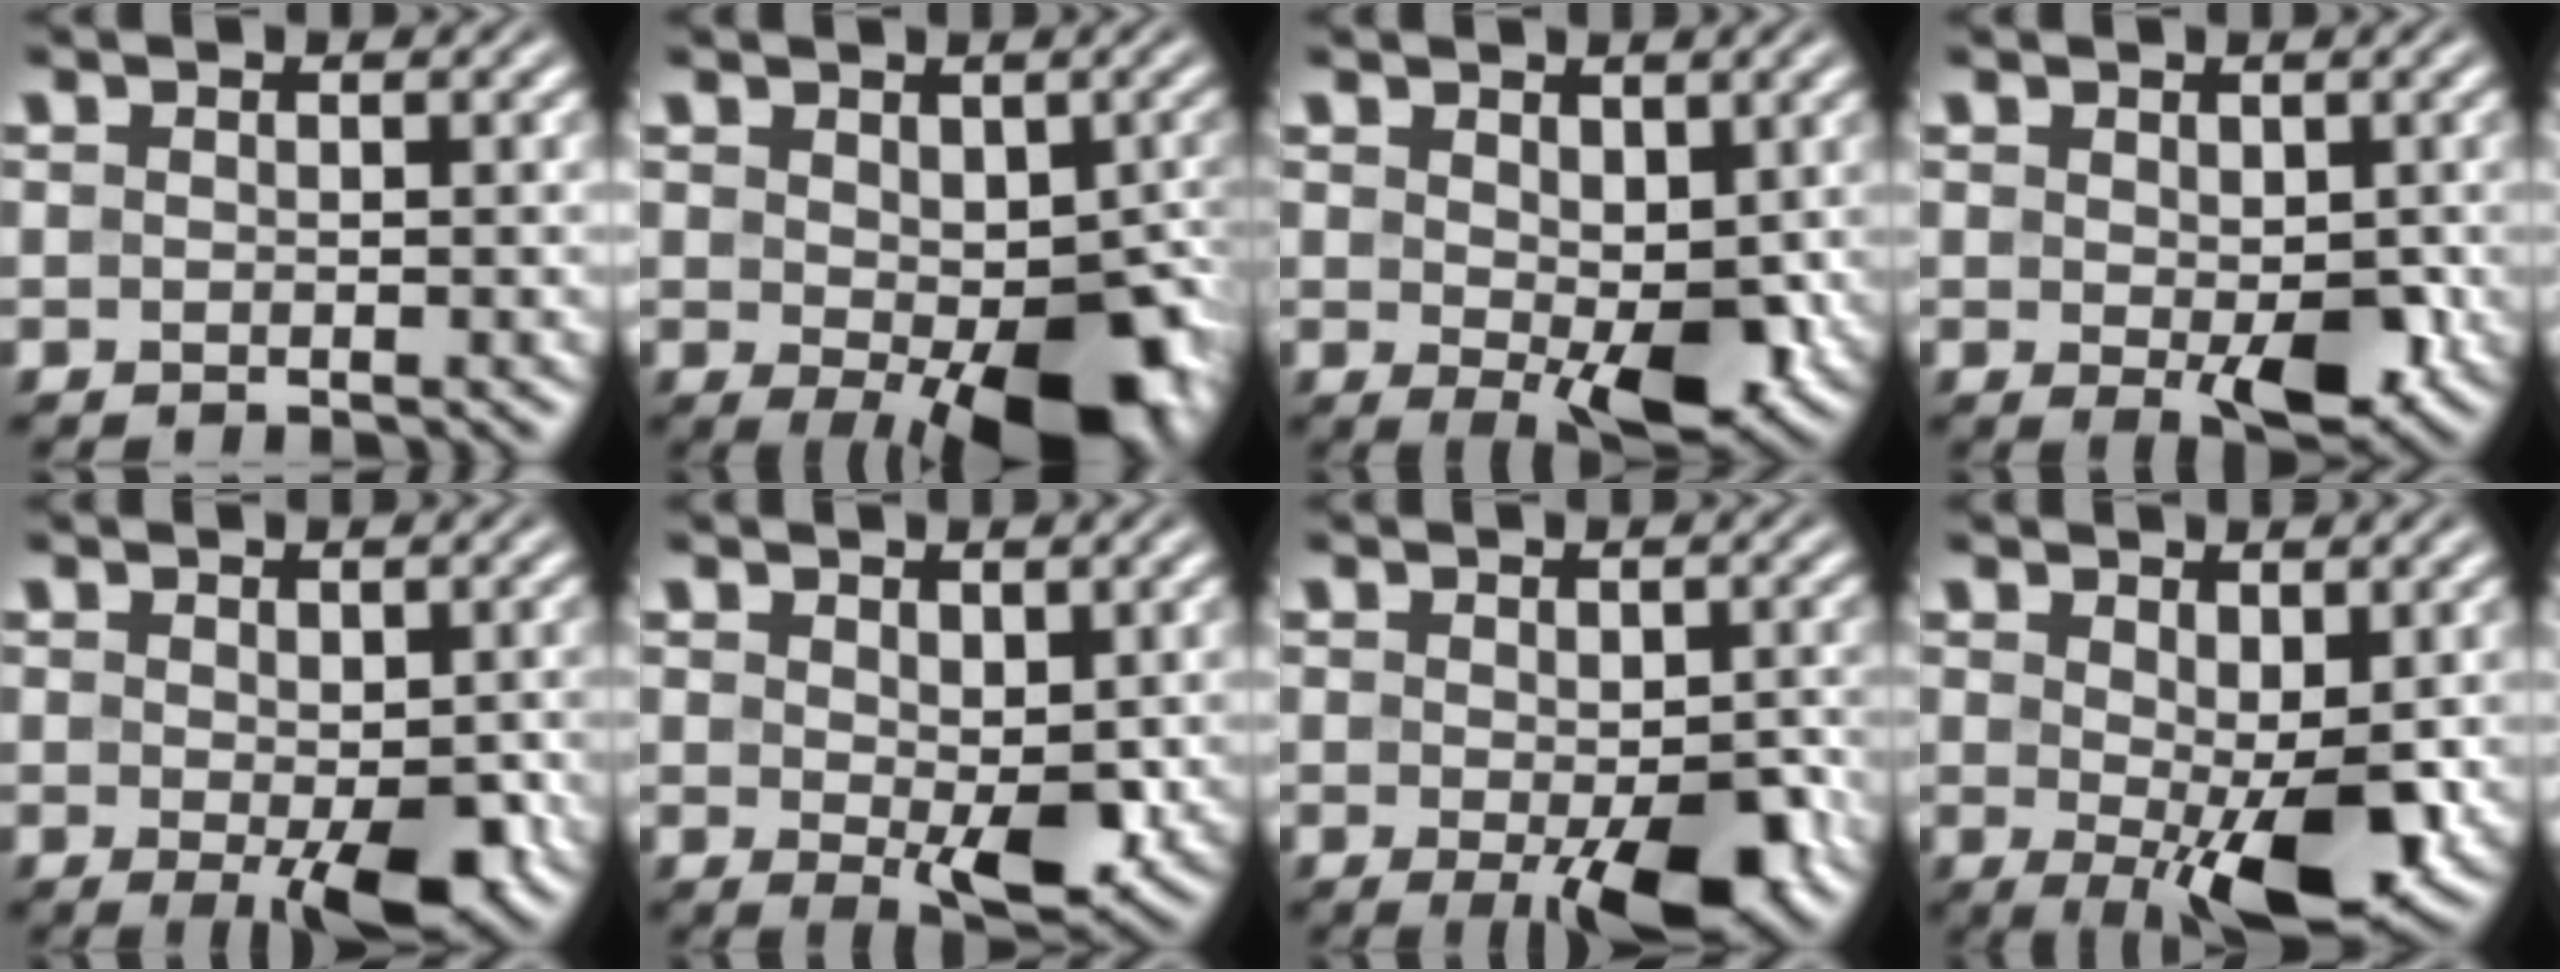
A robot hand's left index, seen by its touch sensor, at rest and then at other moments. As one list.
[{"total": 10.2, "force": [-2.7, 5.1, 8.4], "torque": [-0.107, -0.018, -0.032]}, {"total": 6.6, "force": [0.0, 3.4, 5.6], "torque": [-0.090, -0.010, 0.006]}, {"total": 4.3, "force": [-0.6, 2.3, 3.5], "torque": [-0.051, -0.011, -0.002]}, {"total": 4.9, "force": [-1.3, 2.0, 4.3], "torque": [-0.065, -0.012, -0.018]}, {"total": 4.6, "force": [0.6, 2.3, 4.0], "torque": [-0.068, -0.009, 0.015]}, {"total": 6.6, "force": [-2.3, 2.6, 5.6], "torque": [-0.080, -0.012, -0.031]}, {"total": 8.1, "force": [-0.4, 3.3, 7.3], "torque": [-0.120, -0.014, 0.001]}]